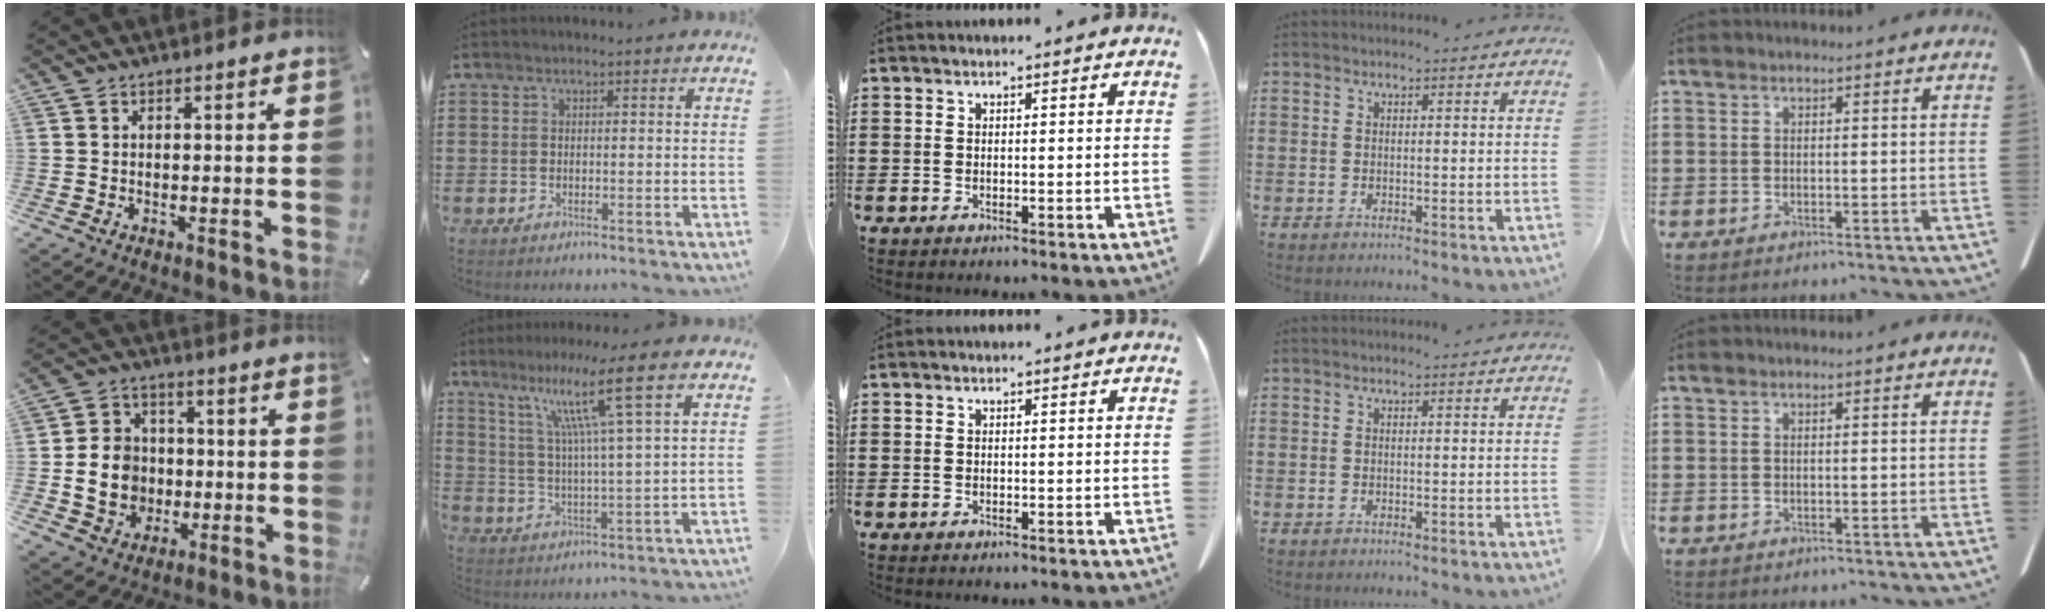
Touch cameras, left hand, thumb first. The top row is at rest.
{"thumb": {"total": 11.5, "force": [-1.4, 10.1, 5.4], "torque": [-0.130, 0.015, -0.022]}, "index": {"total": 11.8, "force": [7.0, -0.2, 9.5], "torque": [-0.185, -0.017, 0.107]}}